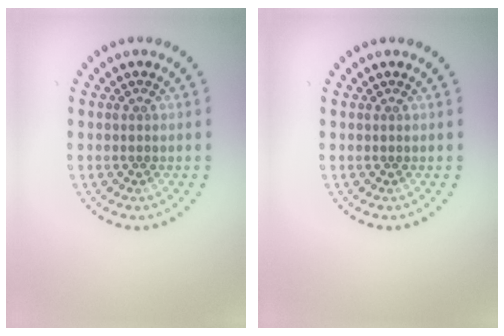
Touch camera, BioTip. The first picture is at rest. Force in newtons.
{"total": 0.0}